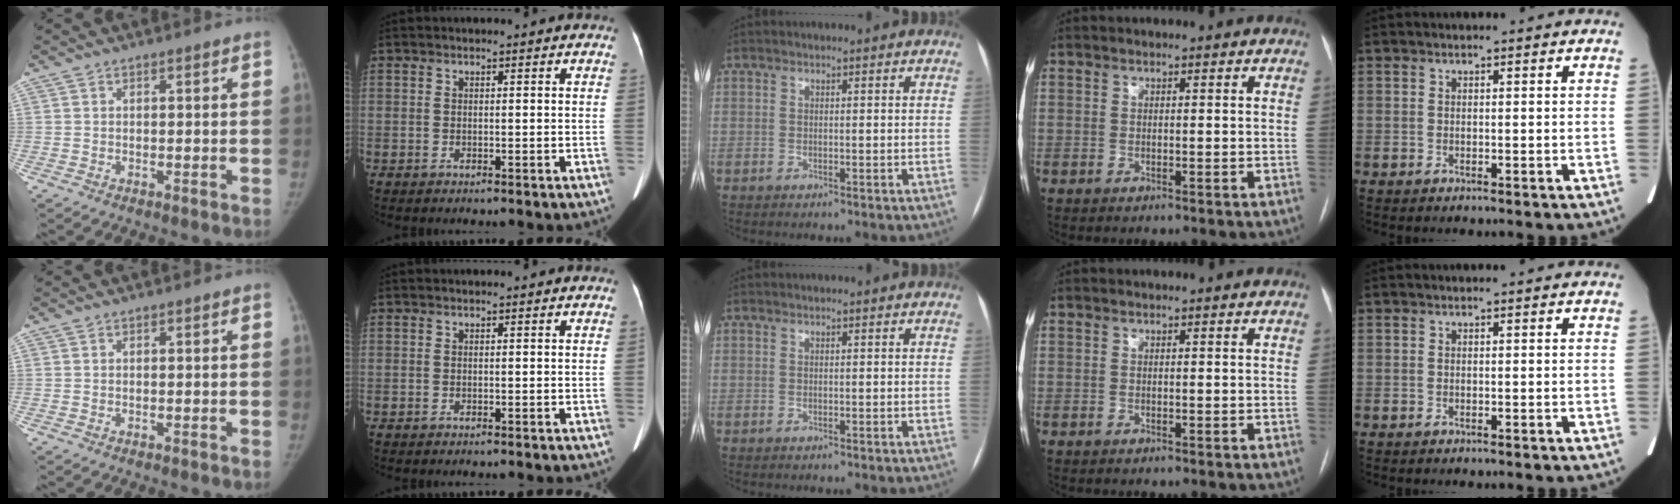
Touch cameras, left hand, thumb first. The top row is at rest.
{}